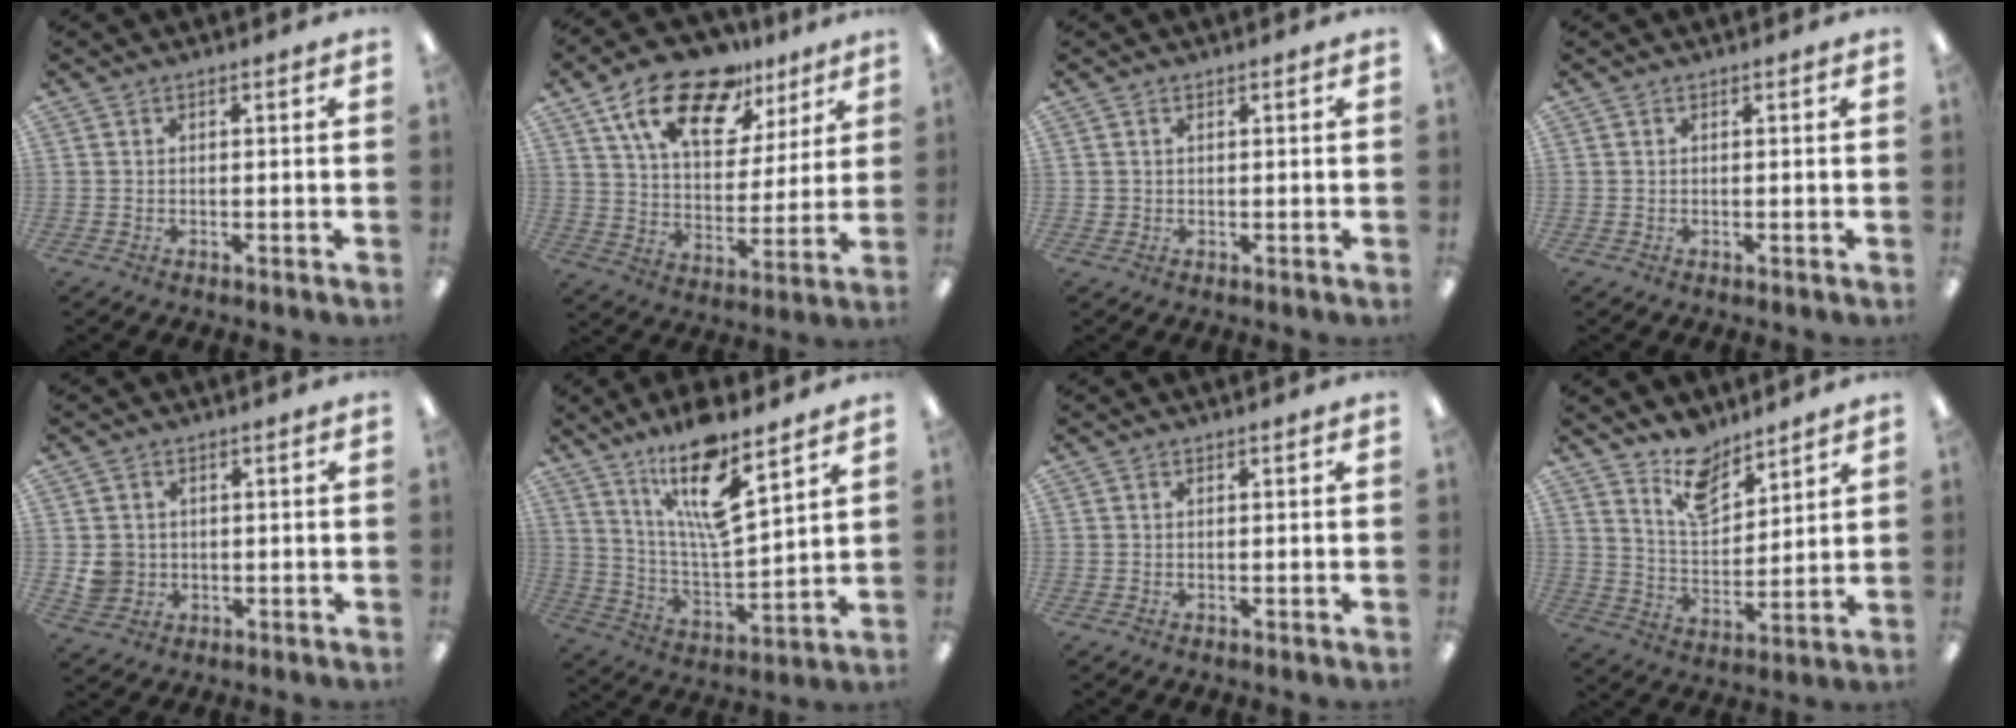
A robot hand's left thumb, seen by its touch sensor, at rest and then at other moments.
{"total": 19.4, "force": [12.4, 9.9, 11.1], "torque": [-0.186, -0.062, 0.217]}
{"total": 0.9, "force": [0.4, 0.9, 0.1], "torque": [-0.003, 0.003, 0.007]}
{"total": 0.0}
{"total": 4.4, "force": [0.4, 4.3, 0.9], "torque": [-0.009, 0.004, 0.009]}
{"total": 16.6, "force": [11.4, 4.2, 11.3], "torque": [-0.211, -0.065, 0.187]}
{"total": 0.0}
{"total": 10.5, "force": [8.4, 4.8, 4.0], "torque": [-0.068, -0.051, 0.154]}